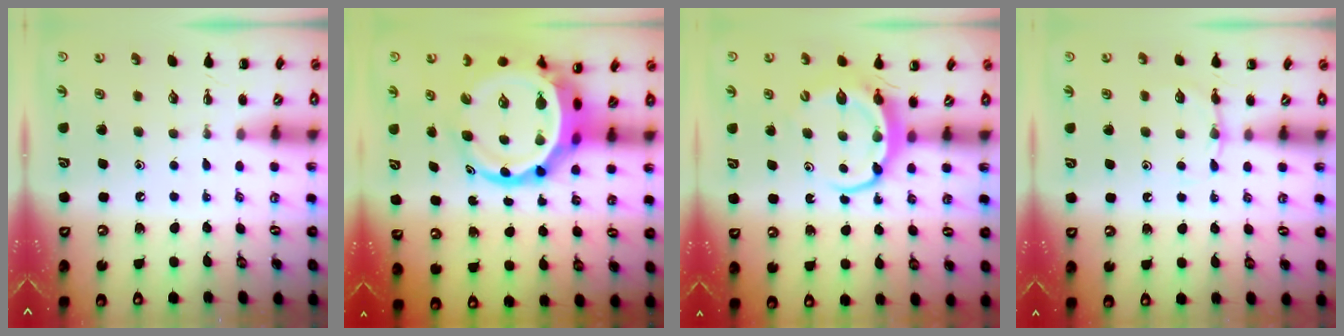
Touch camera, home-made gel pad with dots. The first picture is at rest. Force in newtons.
{"total": 11.5, "press": 11.0, "slide": 3.1}
{"total": 6.2, "press": 6.1, "slide": 0.8}
{"total": 4.9, "press": 4.7, "slide": 1.5}